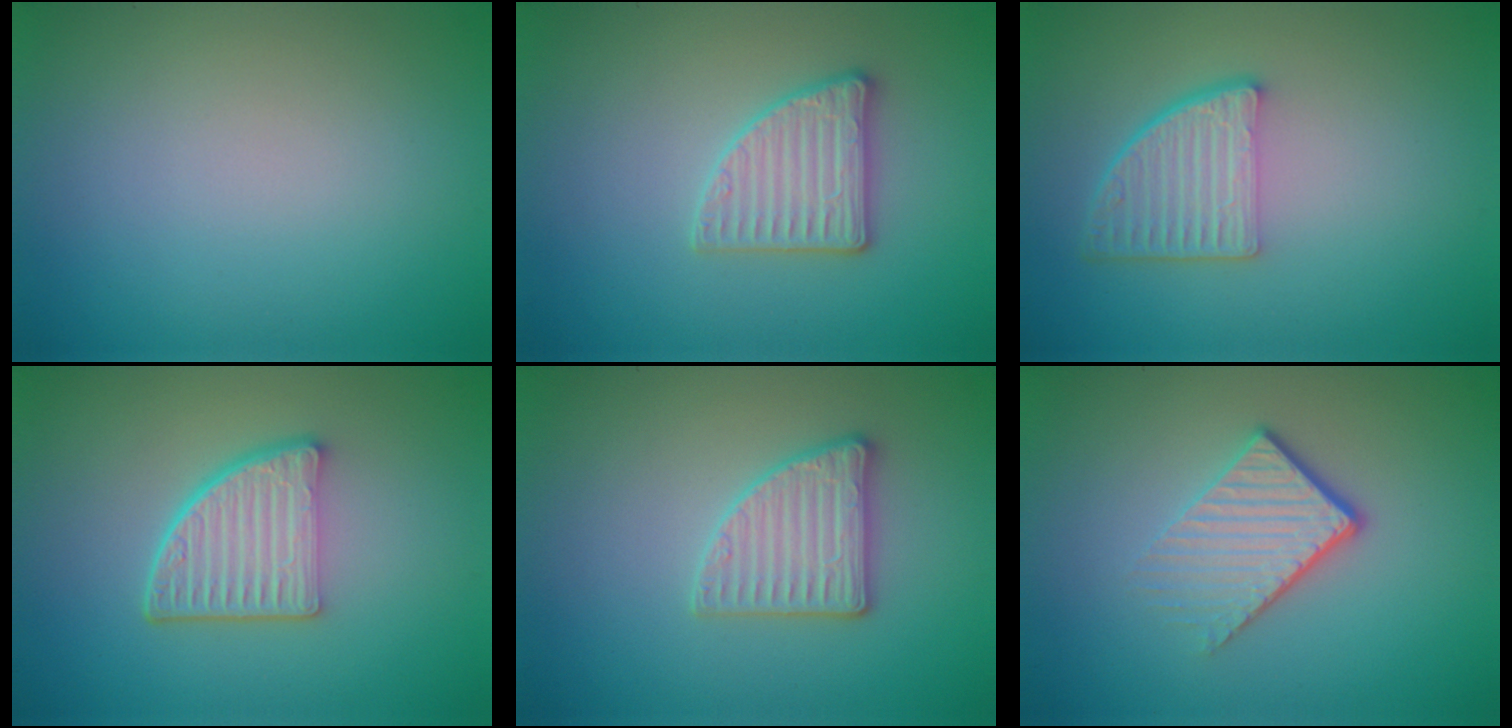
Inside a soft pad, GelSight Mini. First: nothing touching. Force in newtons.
{"total": 2.9, "press": 2.8, "slide": 0.5}
{"total": 4.7, "press": 3.4, "slide": 3.3}
{"total": 5.4, "press": 3.8, "slide": 3.8}
{"total": 2.9, "press": 2.8, "slide": 0.5}
{"total": 3.9, "press": 2.7, "slide": 2.9}